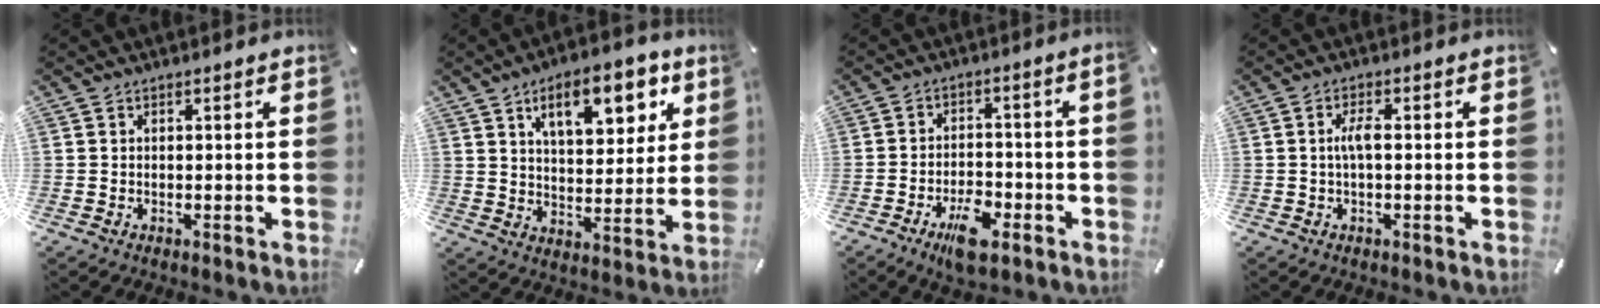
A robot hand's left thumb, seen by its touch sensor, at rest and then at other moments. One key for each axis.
{"total": 13.8, "fx": 7.4, "fy": 6.6, "fz": 9.6, "tx": -0.130, "ty": -0.024, "tz": 0.122}
{"total": 8.4, "fx": -4.6, "fy": 3.1, "fz": 6.2, "tx": -0.111, "ty": 0.018, "tz": -0.079}
{"total": 3.8, "fx": -0.1, "fy": 1.2, "fz": 3.6, "tx": -0.068, "ty": 0.006, "tz": -0.004}